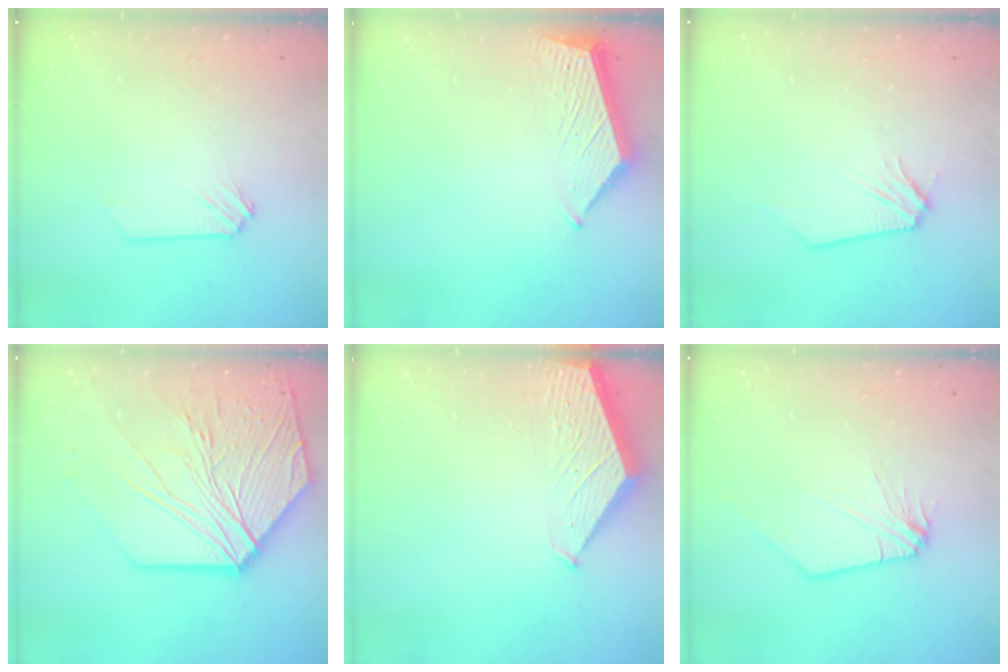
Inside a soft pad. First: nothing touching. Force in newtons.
{"total": 7.1, "press": 7.1, "slide": 0.6}
{"total": 0.0}
{"total": 18.8, "press": 18.6, "slide": 2.8}
{"total": 1.5, "press": 1.4, "slide": 0.2}
{"total": 0.0}